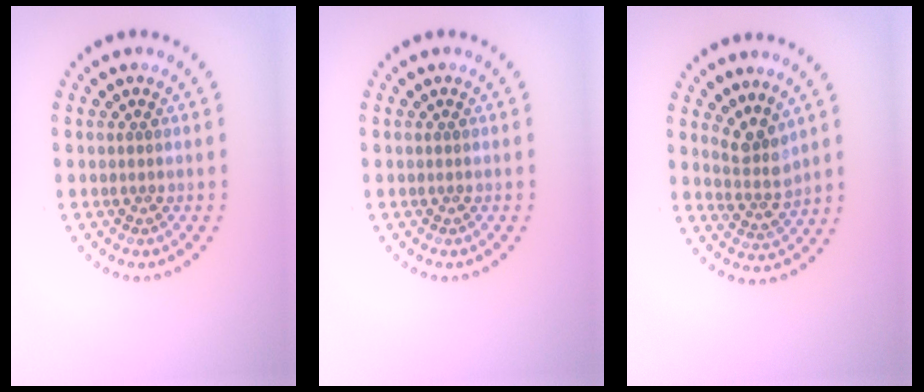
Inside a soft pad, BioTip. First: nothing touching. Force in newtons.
{"total": 0.0}
{"total": 2.7, "press": 2.0, "slide": 1.8}